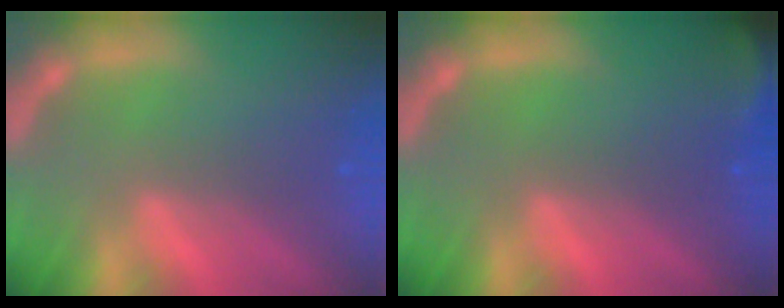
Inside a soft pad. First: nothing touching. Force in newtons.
{"total": 3.5}